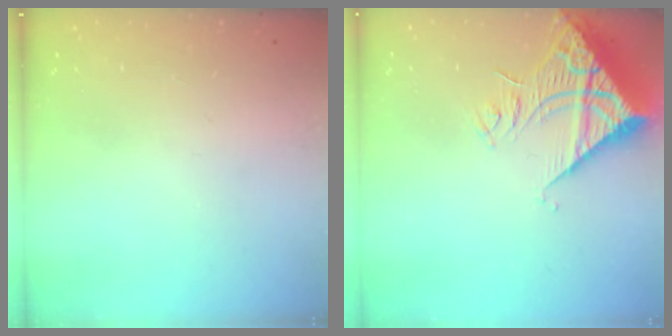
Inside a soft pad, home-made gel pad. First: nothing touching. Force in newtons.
{"total": 15.4, "press": 15.2, "slide": 1.8}